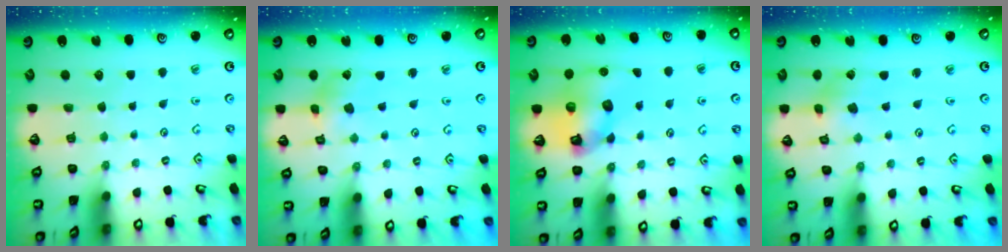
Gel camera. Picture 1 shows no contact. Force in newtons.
{"total": 1.8, "press": 1.8, "slide": 0.2}
{"total": 10.9, "press": 10.8, "slide": 1.5}
{"total": 2.7, "press": 2.7, "slide": 0.4}